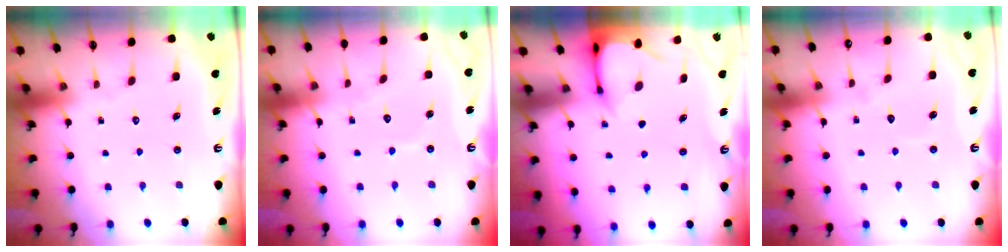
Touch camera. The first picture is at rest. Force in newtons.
{"total": 4.7, "press": 4.7, "slide": 0.3}
{"total": 3.3, "press": 3.3, "slide": 0.3}
{"total": 4.1, "press": 4.0, "slide": 0.3}